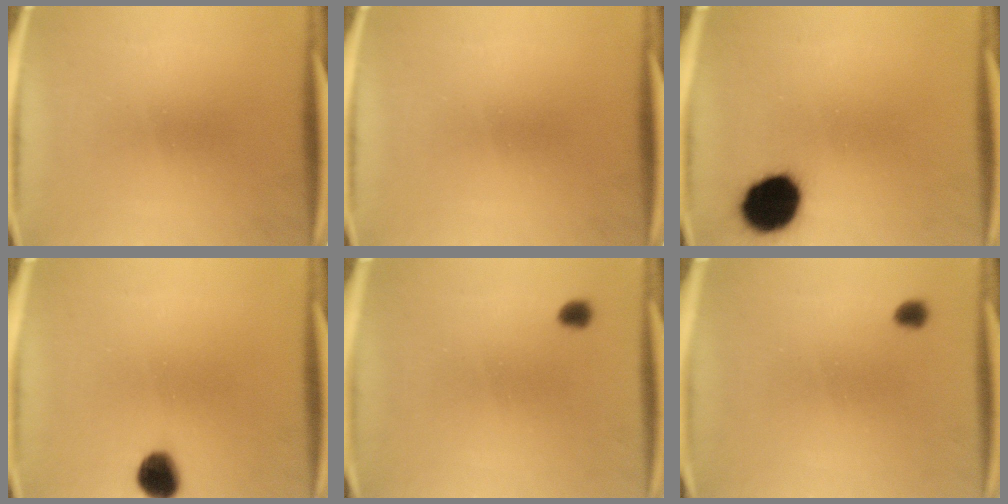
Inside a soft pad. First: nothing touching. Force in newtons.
{"total": 0.0}
{"total": 13.4}
{"total": 6.1}
{"total": 1.8}
{"total": 1.8}